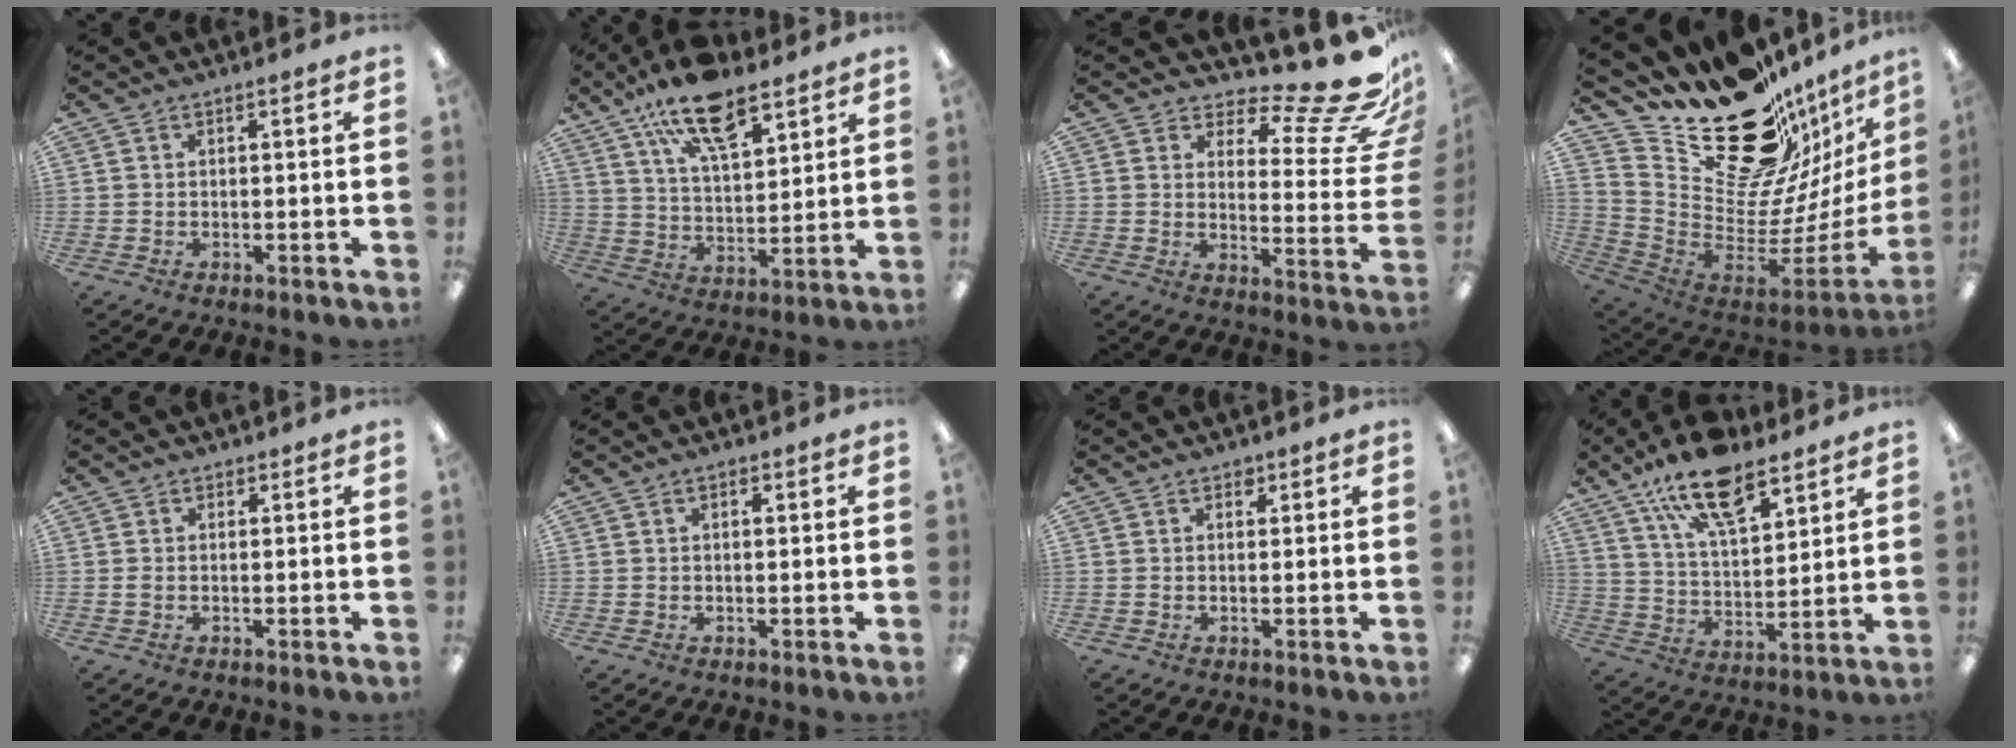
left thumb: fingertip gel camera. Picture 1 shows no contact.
{"total": 16.3, "force": [11.1, 6.6, 10.0], "torque": [-0.167, -0.051, 0.192]}
{"total": 14.7, "force": [10.5, 4.2, 9.3], "torque": [-0.127, -0.094, 0.168]}
{"total": 24.7, "force": [15.4, 13.7, 13.6], "torque": [-0.174, -0.120, 0.300]}
{"total": 1.1, "force": [0.0, 0.8, 0.7], "torque": [-0.015, 0.003, -0.001]}
{"total": 0.7, "force": [0.3, 0.4, 0.5], "torque": [-0.002, 0.000, 0.003]}
{"total": 1.2, "force": [0.8, 0.9, 0.4], "torque": [0.000, -0.001, 0.012]}
{"total": 16.8, "force": [11.5, 6.8, 10.1], "torque": [-0.179, -0.050, 0.200]}